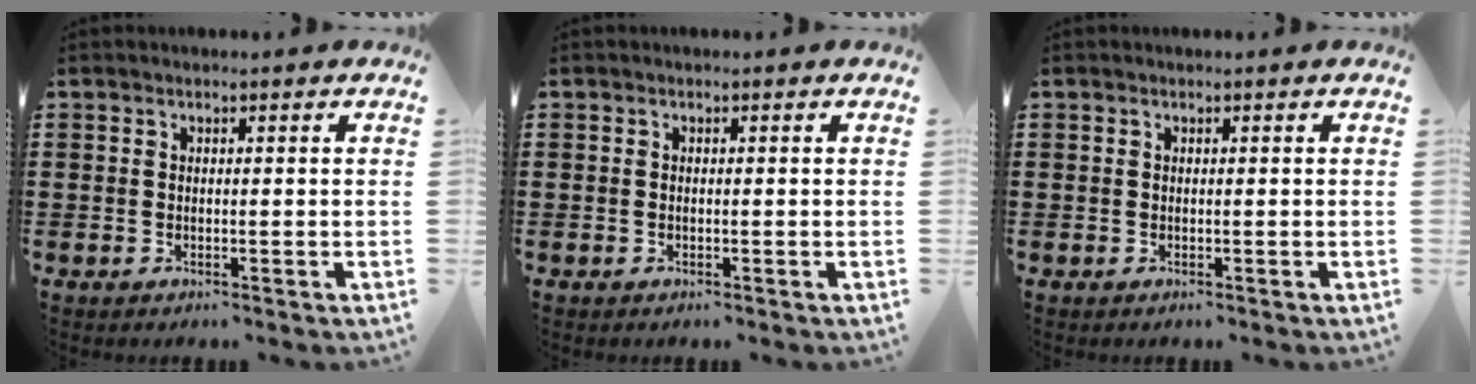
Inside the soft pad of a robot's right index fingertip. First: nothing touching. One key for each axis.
{"total": 0.0}
{"total": 0.0}